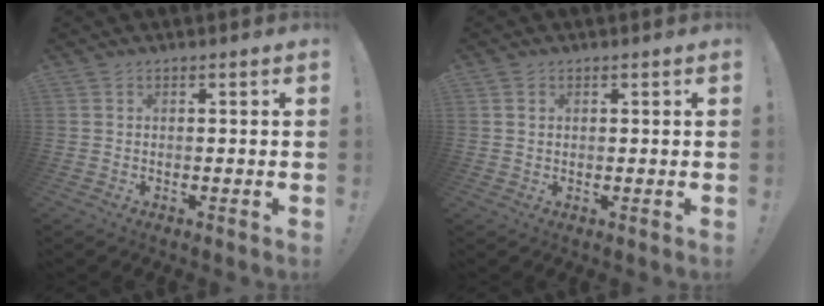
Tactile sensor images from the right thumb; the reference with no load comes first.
{"total": 1.1, "force": [0.3, 1.0, 0.2], "torque": [0.002, 0.001, 0.004]}